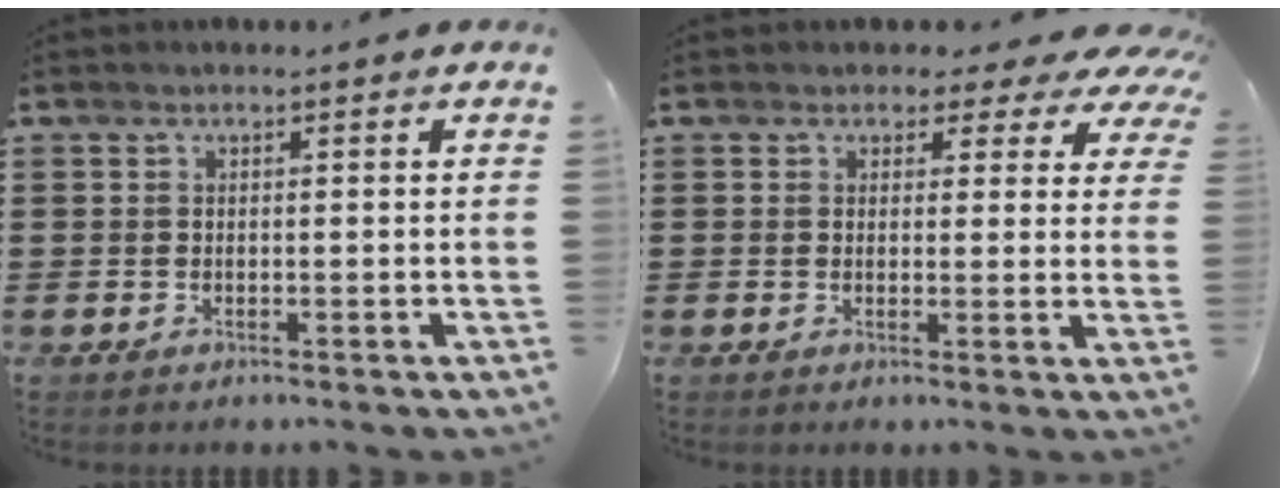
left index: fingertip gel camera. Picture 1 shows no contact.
{"total": 3.1, "force": [2.0, 2.0, 1.2], "torque": [-0.014, -0.006, 0.028]}